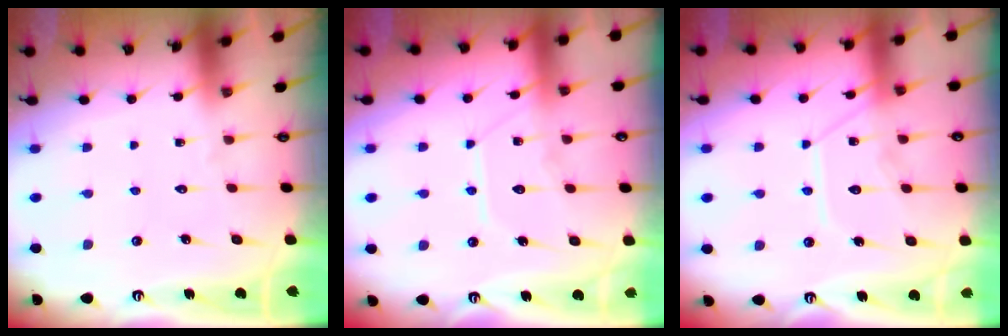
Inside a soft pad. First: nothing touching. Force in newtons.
{"total": 9.1, "press": 9.1, "slide": 0.8}
{"total": 11.8, "press": 11.8, "slide": 1.0}